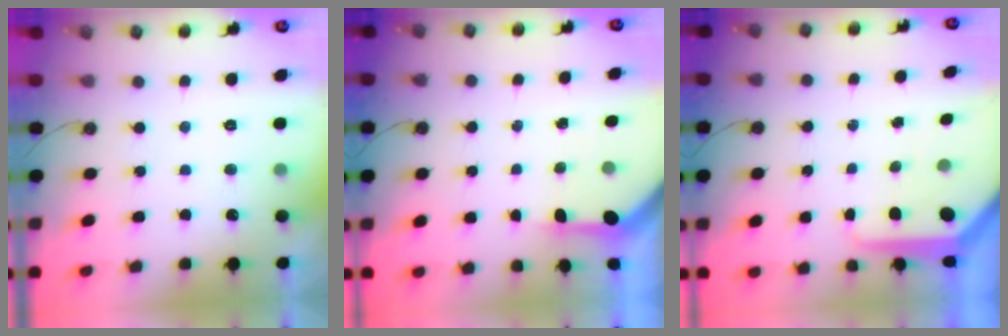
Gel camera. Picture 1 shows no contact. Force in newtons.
{"total": 3.5, "press": 3.4, "slide": 0.4}
{"total": 9.5, "press": 9.5, "slide": 0.8}